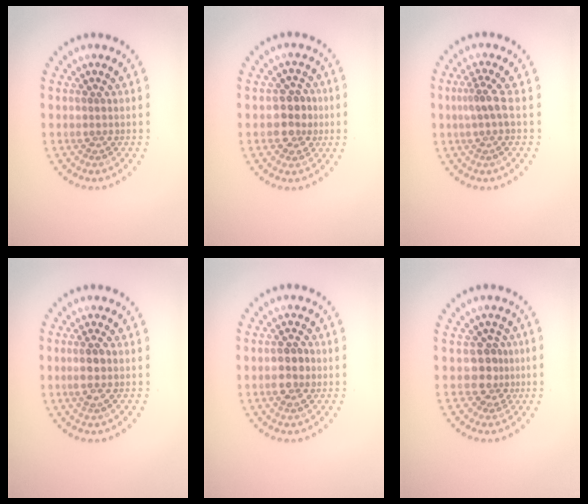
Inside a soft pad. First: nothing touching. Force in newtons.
{"total": 3.0, "press": 2.9, "slide": 0.8}
{"total": 2.0, "press": 1.5, "slide": 1.3}
{"total": 1.5, "press": 1.3, "slide": 0.8}
{"total": 2.5, "press": 2.5, "slide": 0.4}
{"total": 2.7, "press": 2.2, "slide": 1.4}